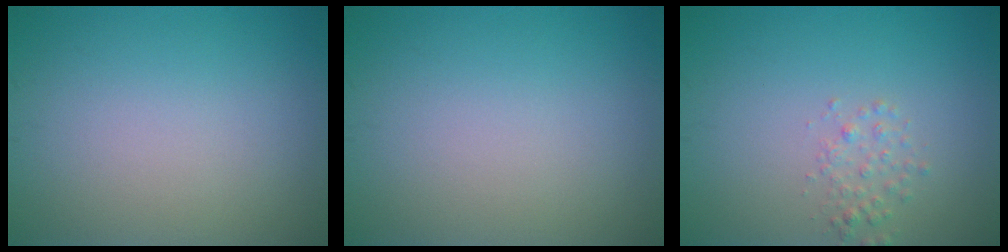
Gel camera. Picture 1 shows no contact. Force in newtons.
{"total": 0.0}
{"total": 1.4, "press": 1.4, "slide": 0.1}